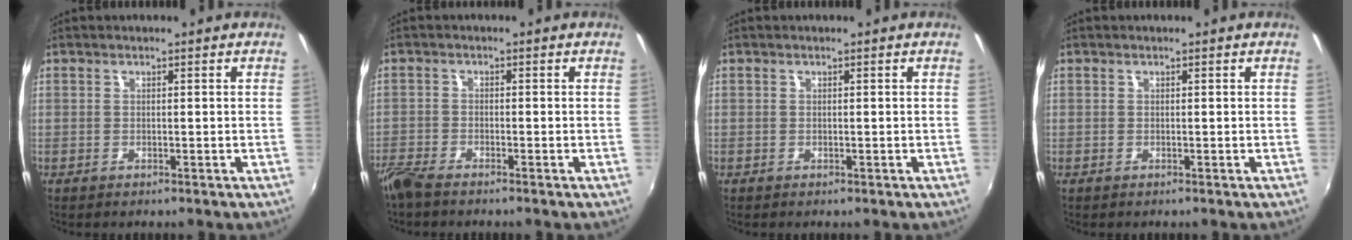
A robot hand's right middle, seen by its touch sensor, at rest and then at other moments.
{"total": 4.4, "force": [-3.9, 0.7, 2.0], "torque": [-0.055, -0.018, -0.079]}
{"total": 0.0}
{"total": 0.0}